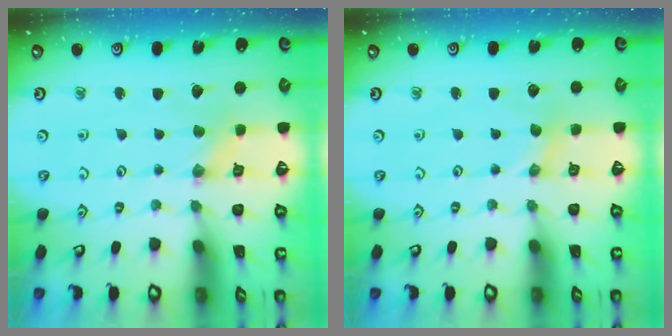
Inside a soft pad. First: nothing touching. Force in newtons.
{"total": 0.8, "press": 0.8, "slide": 0.2}